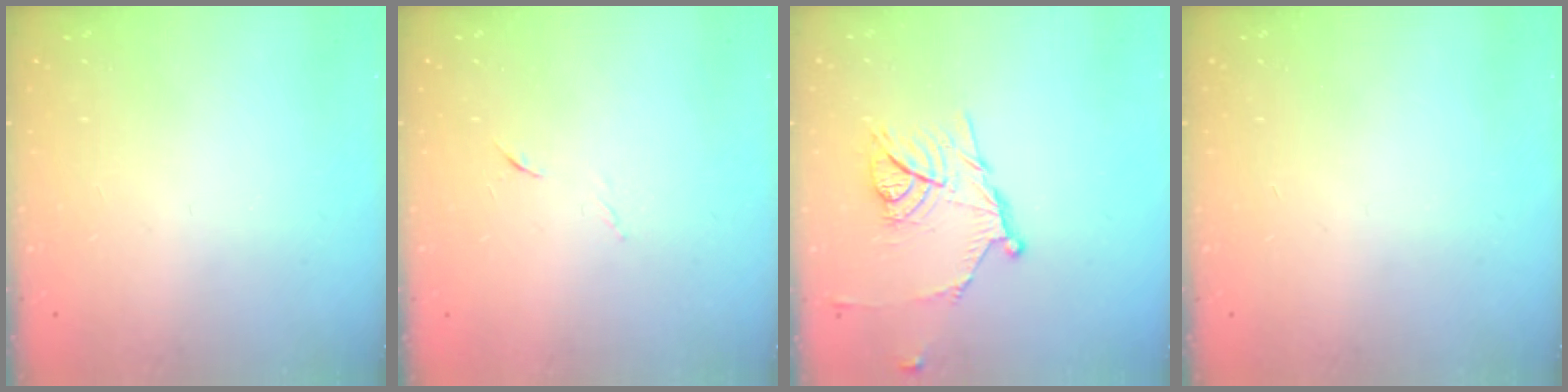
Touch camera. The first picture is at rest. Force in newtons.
{"total": 4.1, "press": 4.0, "slide": 1.1}
{"total": 13.2, "press": 13.2, "slide": 0.3}
{"total": 0.0}